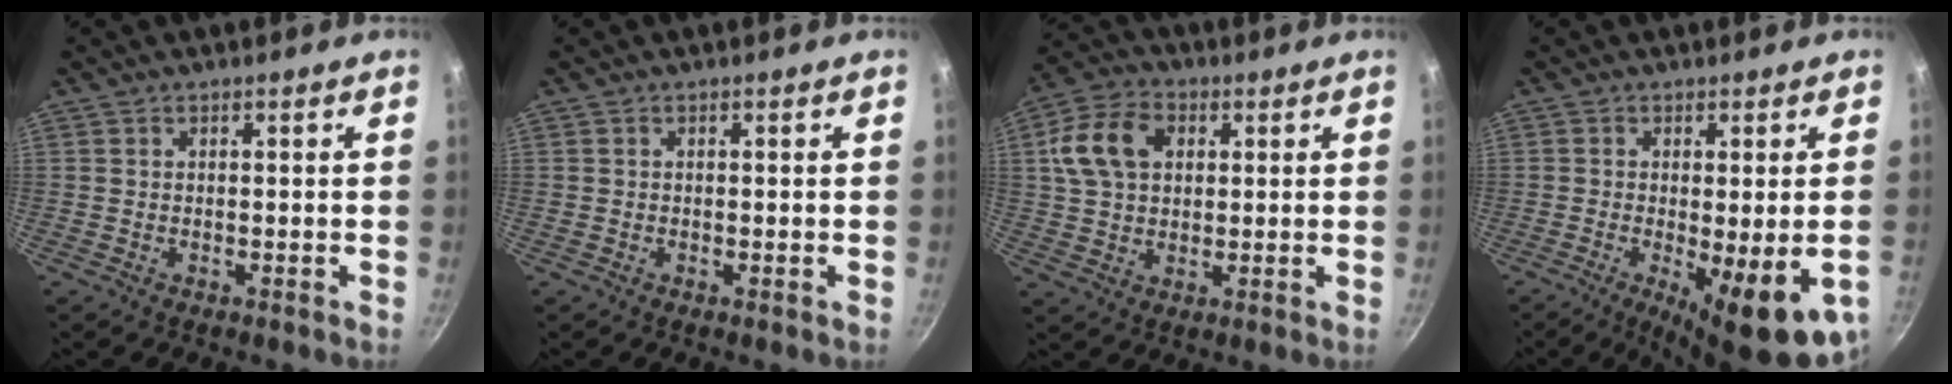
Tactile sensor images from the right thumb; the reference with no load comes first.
{"total": 0.6, "force": [-0.1, 0.4, 0.4], "torque": [-0.010, -0.001, -0.001]}
{"total": 11.6, "force": [3.0, 8.1, 7.8], "torque": [-0.139, 0.014, 0.050]}
{"total": 15.1, "force": [-5.8, 4.6, 13.1], "torque": [-0.152, -0.014, -0.071]}